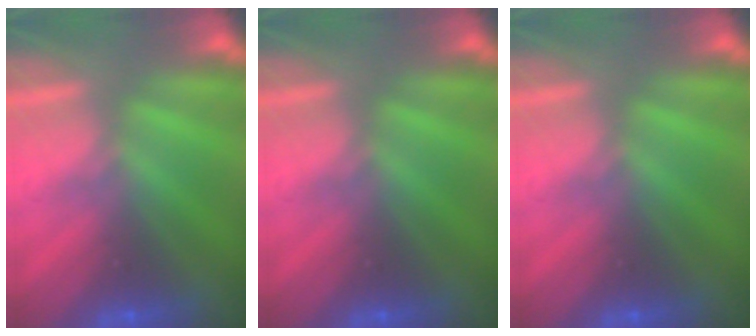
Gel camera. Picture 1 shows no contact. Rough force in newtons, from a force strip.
{"total": 0.0}
{"total": 0.0}